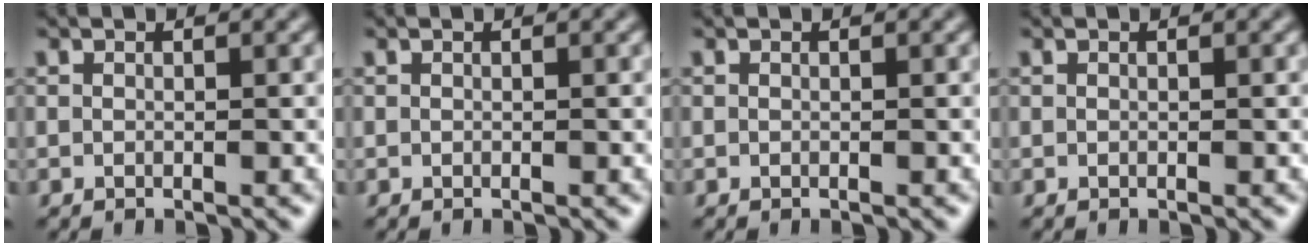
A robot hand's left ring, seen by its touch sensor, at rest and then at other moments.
{"total": 0.0}
{"total": 0.0}
{"total": 0.0}